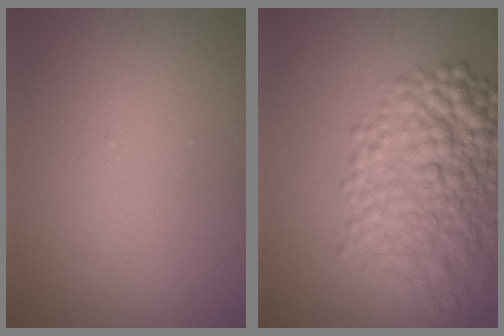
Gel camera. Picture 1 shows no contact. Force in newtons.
{"total": 7.1, "press": 7.1, "slide": 0.3}